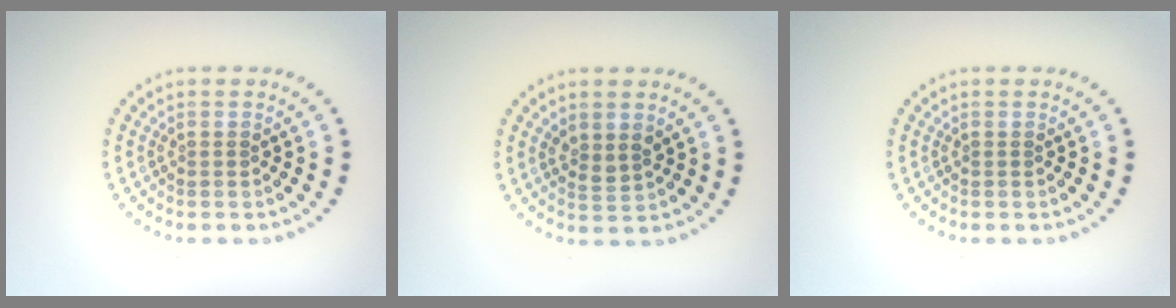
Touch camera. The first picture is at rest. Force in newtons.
{"total": 1.5, "press": 1.3, "slide": 0.8}
{"total": 0.0}